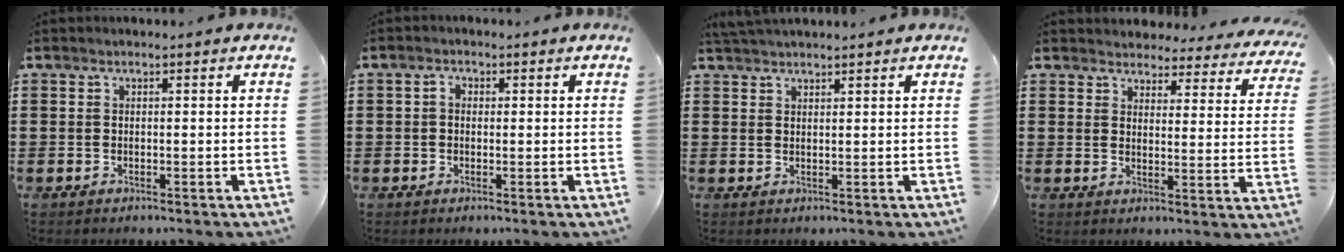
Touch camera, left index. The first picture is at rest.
{"total": 1.6, "force": [0.2, 1.2, 1.1], "torque": [-0.024, 0.009, 0.001]}
{"total": 2.0, "force": [1.9, 0.1, 0.3], "torque": [-0.009, 0.002, 0.038]}
{"total": 3.8, "force": [3.8, 0.4, 0.0], "torque": [-0.012, -0.026, 0.064]}